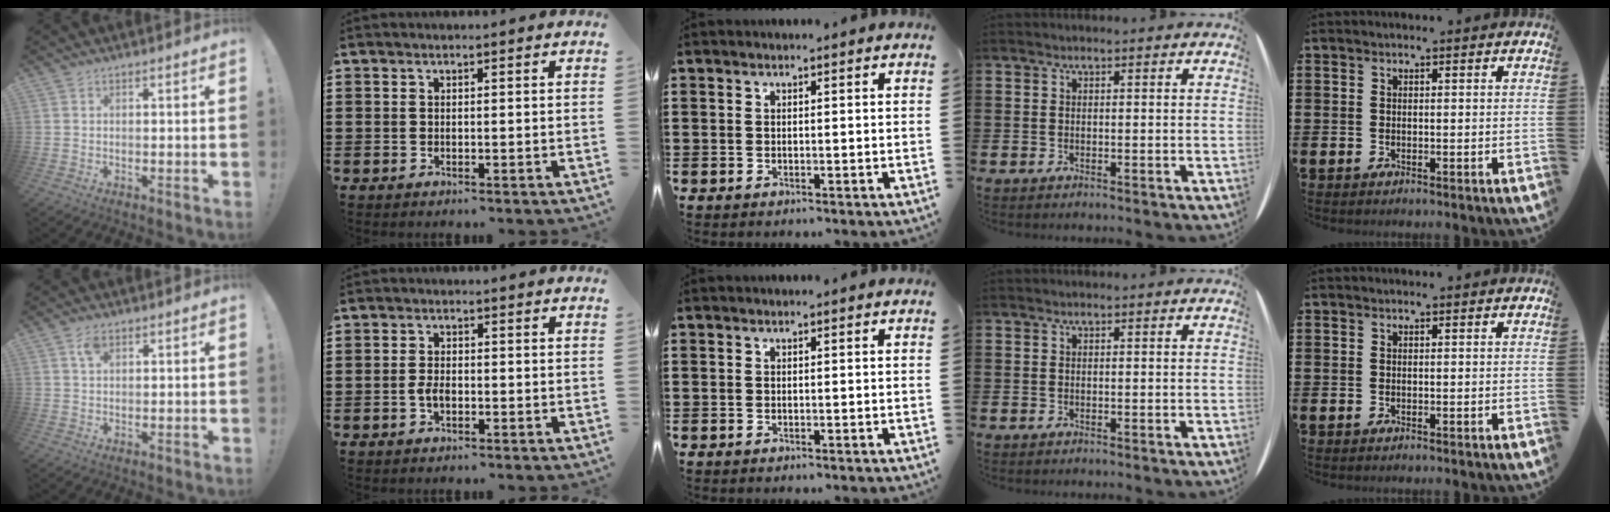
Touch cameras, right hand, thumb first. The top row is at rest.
{"thumb": {"total": 3.3, "force": [1.7, 1.8, 2.2], "torque": [-0.037, -0.002, 0.029]}, "index": {"total": 2.0, "force": [-0.8, 0.9, 1.7], "torque": [-0.041, -0.005, -0.015]}}